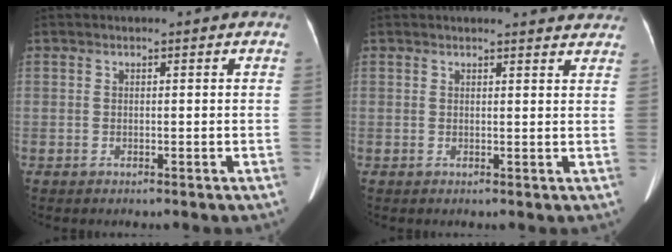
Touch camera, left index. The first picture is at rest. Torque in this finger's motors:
{"motor_torque": [0.10, -0.14, 0.01, 0.02]}